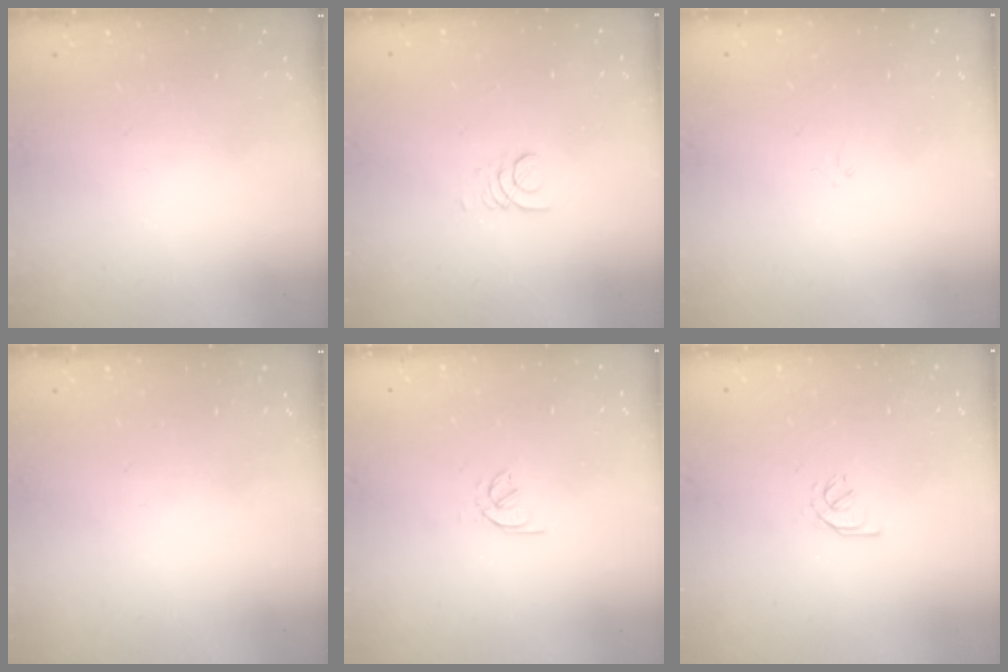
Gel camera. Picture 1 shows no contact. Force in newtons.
{"total": 1.4, "press": 1.4, "slide": 0.2}
{"total": 0.0}
{"total": 0.0}
{"total": 2.4, "press": 2.4, "slide": 0.5}
{"total": 2.1, "press": 2.0, "slide": 0.7}